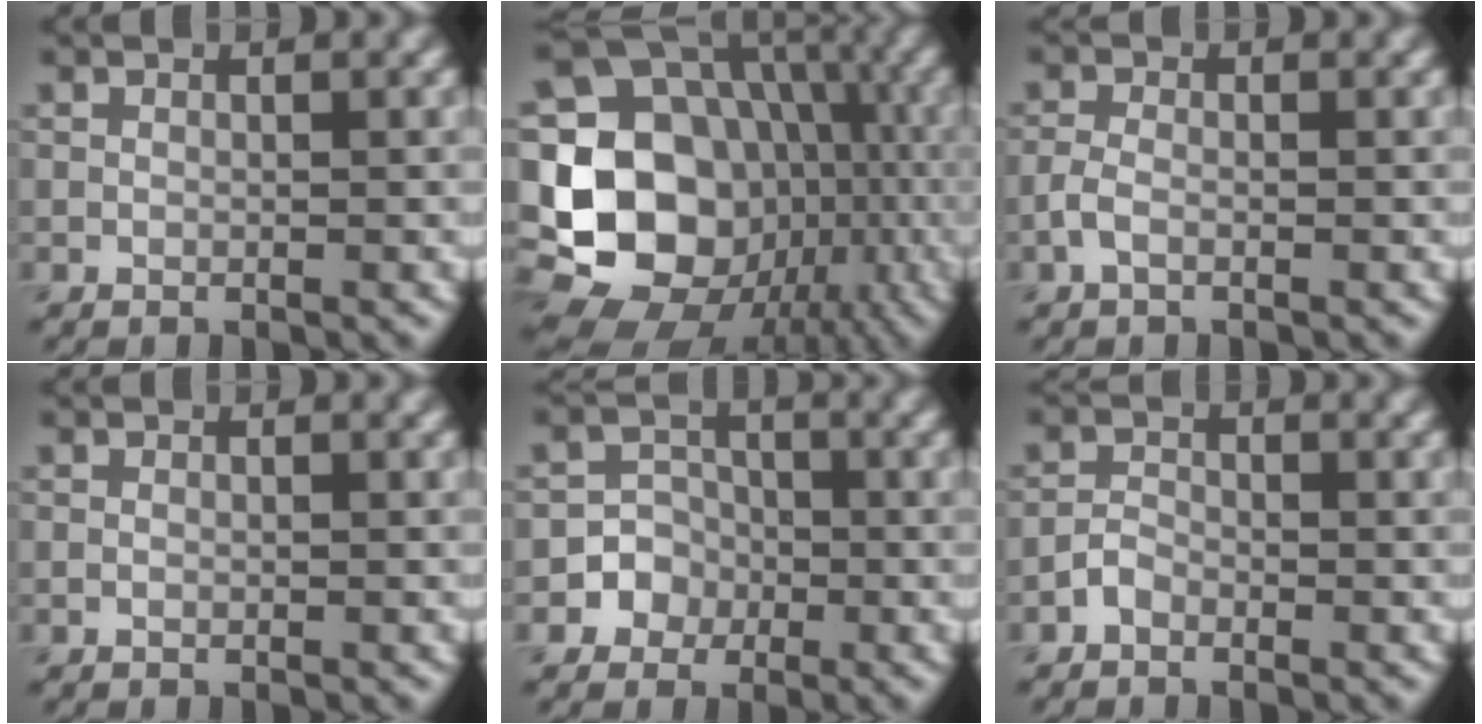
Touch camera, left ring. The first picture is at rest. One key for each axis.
{"total": 19.8, "fx": -3.4, "fy": 17.2, "fz": 9.2, "tx": -0.161, "ty": -0.002, "tz": -0.067}
{"total": 1.5, "fx": -0.8, "fy": 0.7, "fz": 1.1, "tx": -0.026, "ty": 0.001, "tz": -0.020}
{"total": 0.0}
{"total": 3.4, "fx": -1.3, "fy": 3.1, "fz": 0.3, "tx": 0.030, "ty": 0.008, "tz": -0.039}
{"total": 1.2, "fx": -0.9, "fy": 0.7, "fz": 0.5, "tx": -0.008, "ty": 0.004, "tz": -0.021}